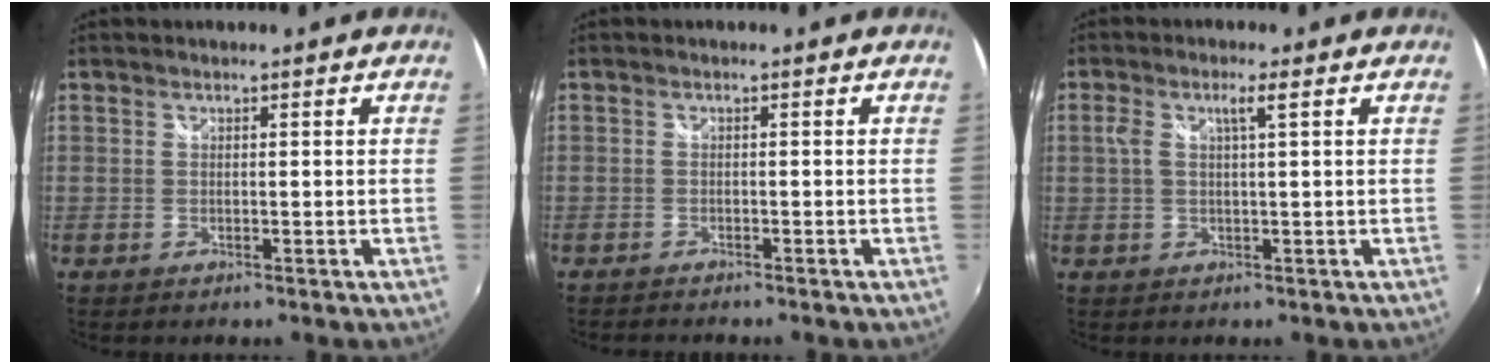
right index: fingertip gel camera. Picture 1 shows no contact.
{"total": 2.0, "force": [-2.0, 0.3, 0.4], "torque": [-0.018, -0.010, -0.037]}
{"total": 3.2, "force": [0.8, 0.1, 3.0], "torque": [-0.062, 0.004, 0.018]}